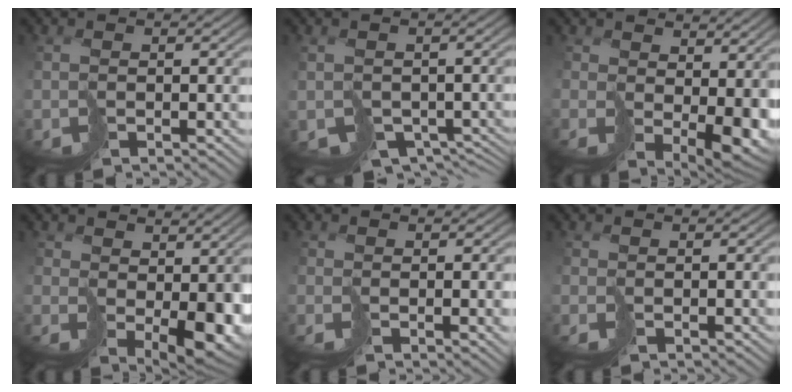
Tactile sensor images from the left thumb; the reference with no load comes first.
{"total": 5.8, "force": [-1.9, 4.5, 3.0], "torque": [-0.051, -0.027, -0.003]}
{"total": 6.6, "force": [1.6, 4.3, 4.7], "torque": [-0.090, -0.034, 0.057]}
{"total": 6.5, "force": [1.0, 4.3, 4.7], "torque": [-0.082, -0.035, 0.042]}
{"total": 1.3, "force": [-0.5, 0.5, 1.1], "torque": [-0.005, -0.009, 0.002]}
{"total": 0.7, "force": [-0.1, -0.4, -0.5], "torque": [0.016, -0.002, 0.001]}